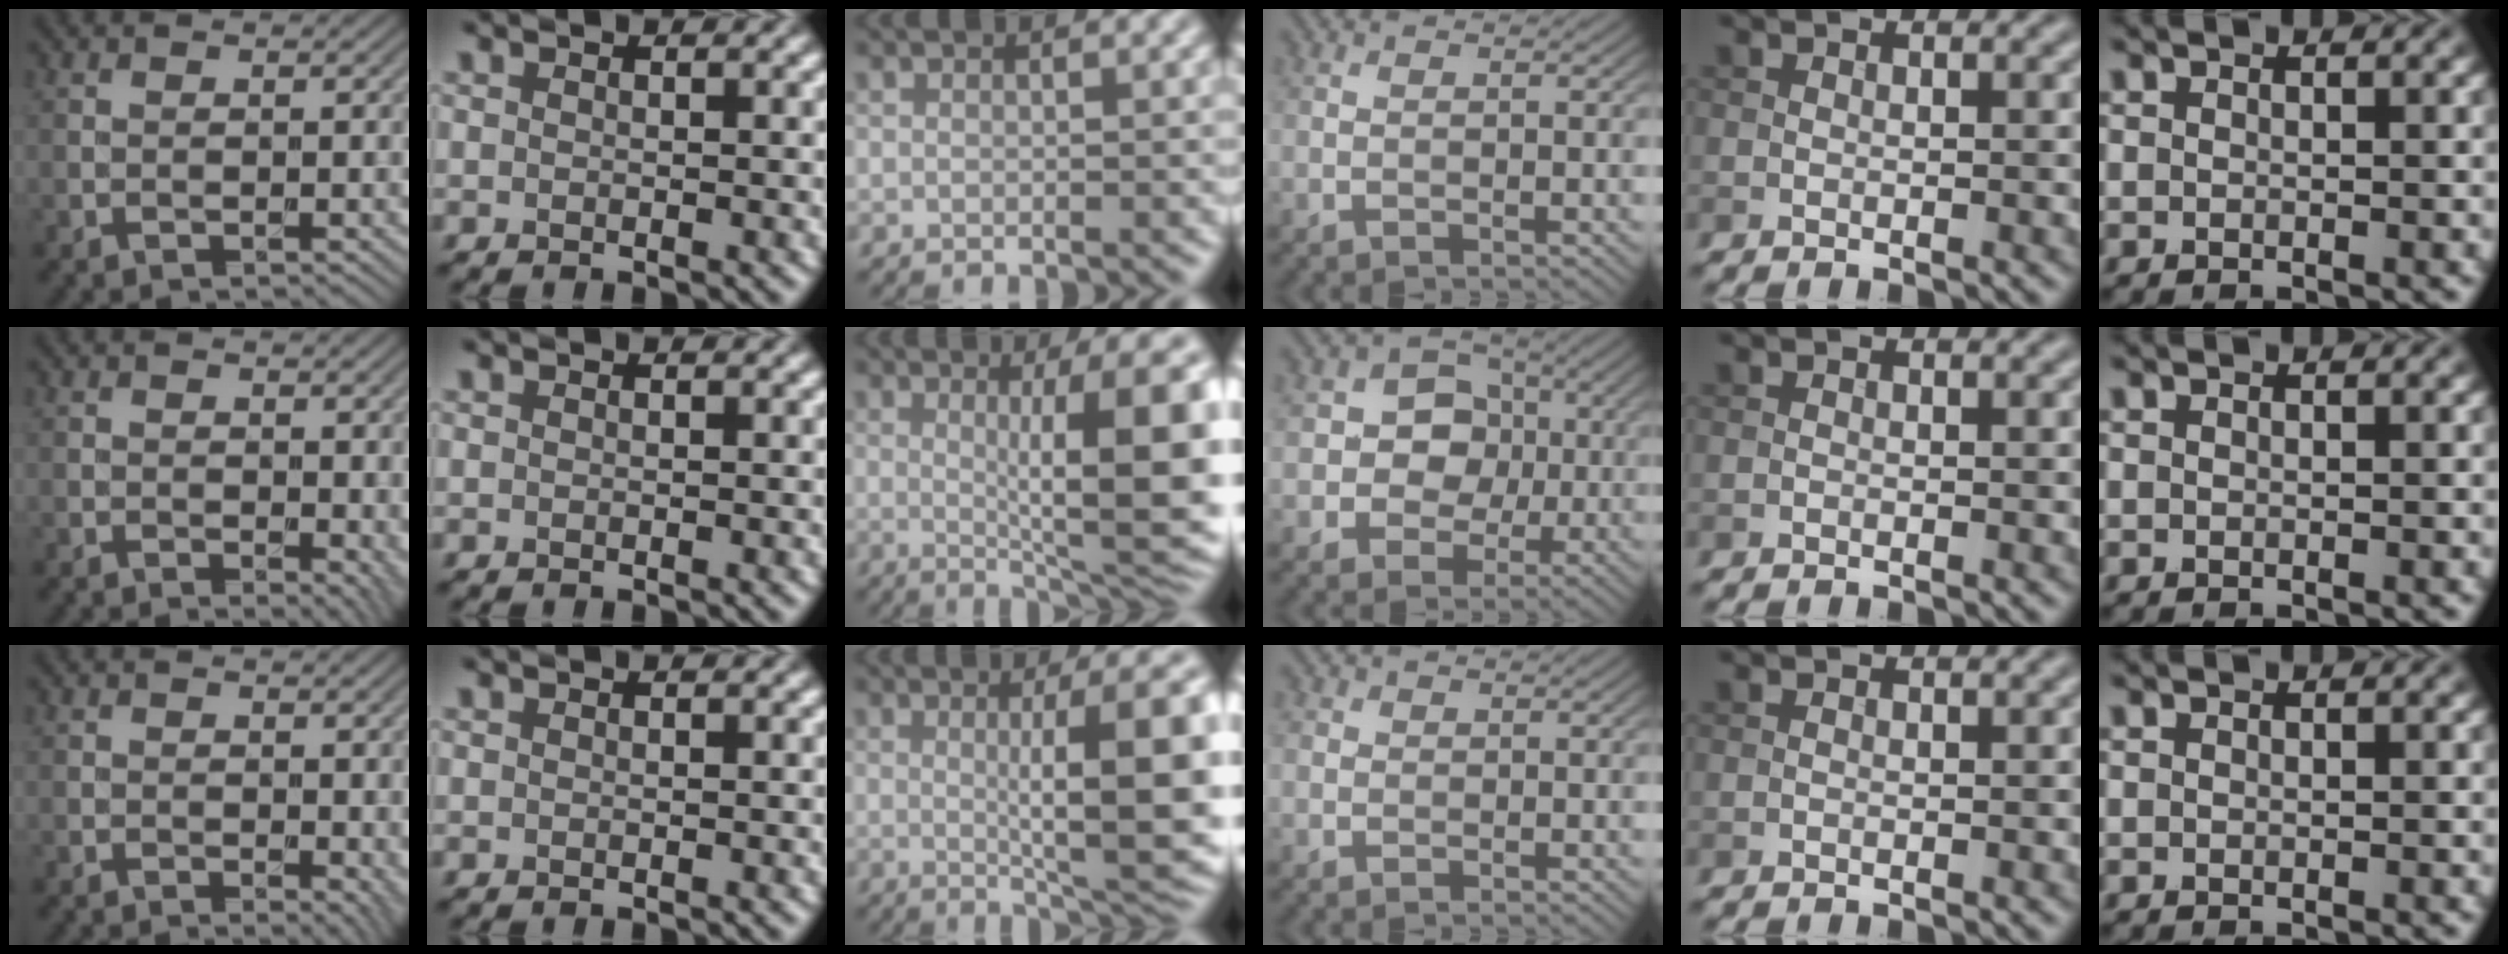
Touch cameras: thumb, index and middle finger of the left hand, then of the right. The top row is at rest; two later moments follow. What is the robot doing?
{"motion": "unscrew", "object": "dispenser bottle"}